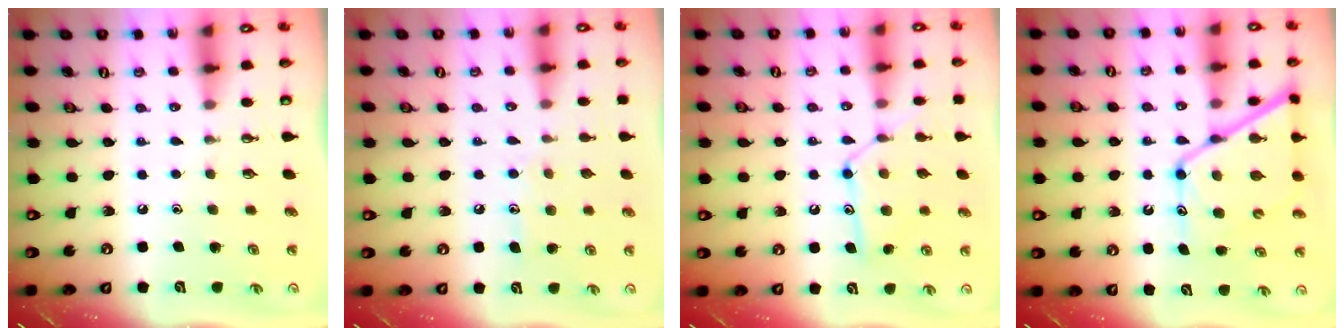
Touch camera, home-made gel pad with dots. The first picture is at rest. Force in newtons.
{"total": 7.8, "press": 7.8, "slide": 0.5}
{"total": 13.7, "press": 13.7, "slide": 0.9}
{"total": 14.8, "press": 14.8, "slide": 1.2}